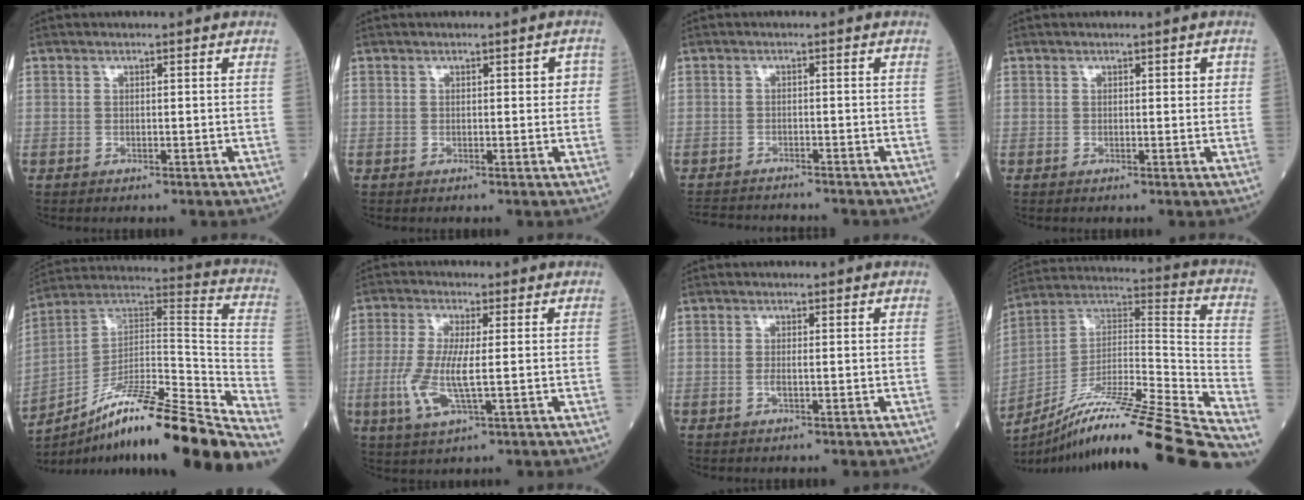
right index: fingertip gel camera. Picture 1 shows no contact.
{"total": 2.0, "force": [0.4, 1.0, 1.7], "torque": [-0.013, 0.011, 0.003]}
{"total": 8.4, "force": [-8.0, 1.0, 2.2], "torque": [-0.033, -0.008, -0.116]}
{"total": 1.3, "force": [0.4, 0.6, 1.1], "torque": [-0.011, 0.002, 0.005]}
{"total": 28.3, "force": [-21.9, 0.5, 17.9], "torque": [-0.227, 0.001, -0.361]}
{"total": 7.5, "force": [-1.1, 1.4, 7.3], "torque": [-0.171, -0.013, -0.023]}
{"total": 0.9, "force": [-0.2, 0.0, 0.9], "torque": [-0.022, -0.002, -0.005]}
{"total": 26.2, "force": [-21.4, -1.4, 15.0], "torque": [-0.225, -0.013, -0.365]}